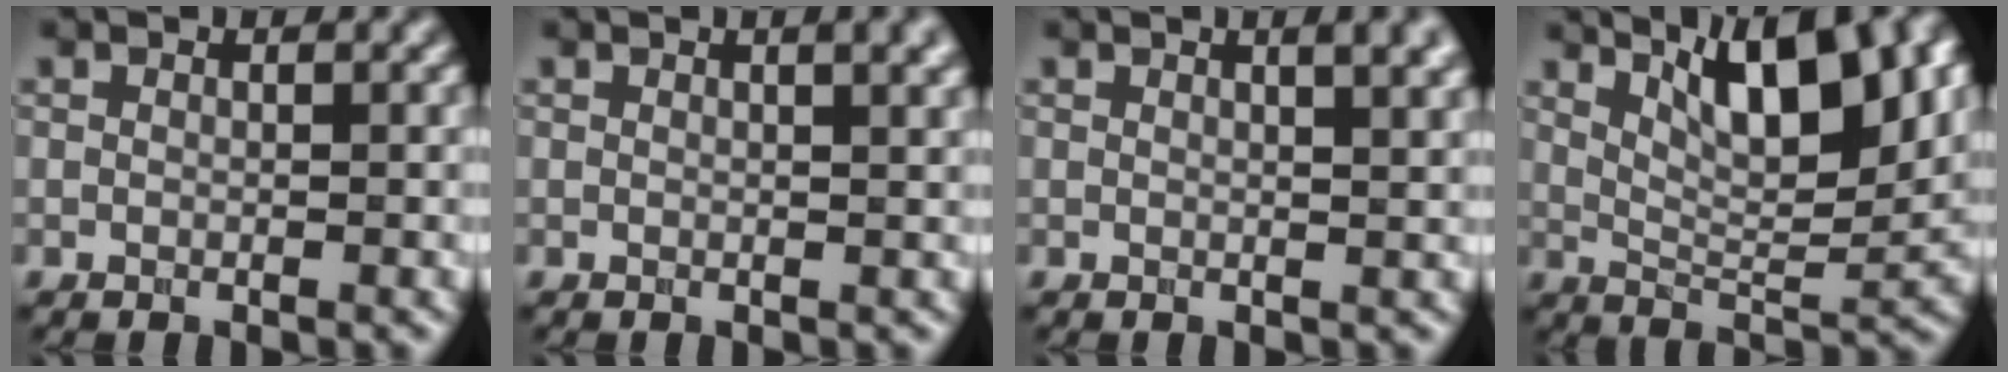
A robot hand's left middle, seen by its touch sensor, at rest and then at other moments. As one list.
[{"total": 3.4, "force": [1.6, 1.3, 2.7], "torque": [-0.015, 0.006, 0.013]}, {"total": 4.7, "force": [2.2, 1.9, 3.8], "torque": [-0.024, 0.020, 0.009]}, {"total": 9.3, "force": [4.6, 2.8, 7.6], "torque": [-0.109, 0.003, 0.080]}]